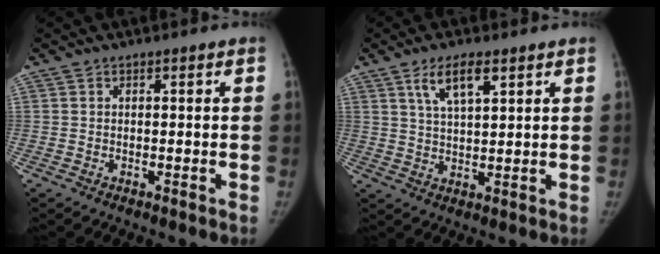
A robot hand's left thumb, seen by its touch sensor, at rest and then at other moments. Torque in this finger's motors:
{"motor_torque": [0.04, 0.24, 0.97, -0.42, 0.21]}